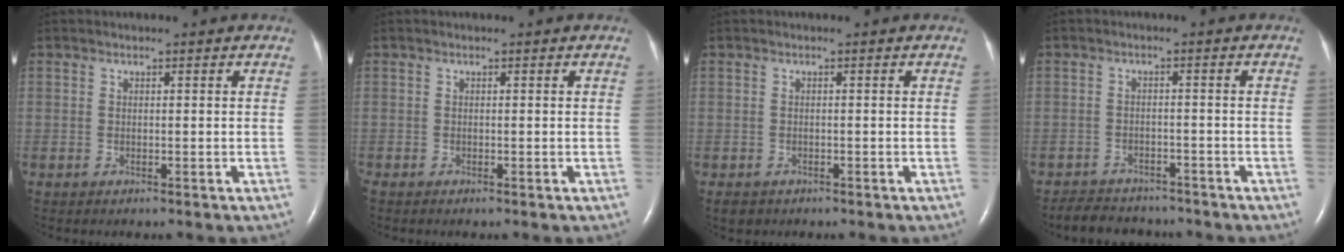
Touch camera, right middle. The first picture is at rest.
{"total": 0.0}
{"total": 1.8, "force": [-1.3, 1.2, 0.4], "torque": [-0.011, -0.001, -0.017]}
{"total": 7.4, "force": [-6.8, 2.6, 1.6], "torque": [-0.028, -0.002, -0.096]}